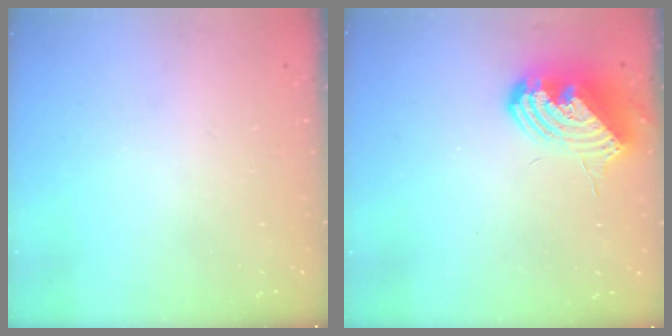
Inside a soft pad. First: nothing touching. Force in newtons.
{"total": 12.9, "press": 12.8, "slide": 1.7}